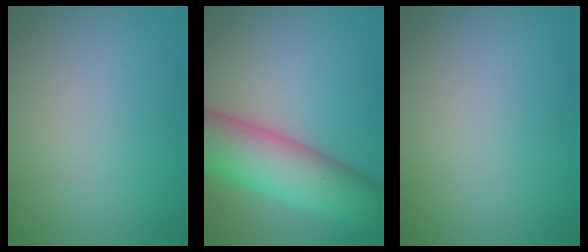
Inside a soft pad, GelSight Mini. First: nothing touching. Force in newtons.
{"total": 9.2, "press": 9.2, "slide": 0.5}
{"total": 0.0}